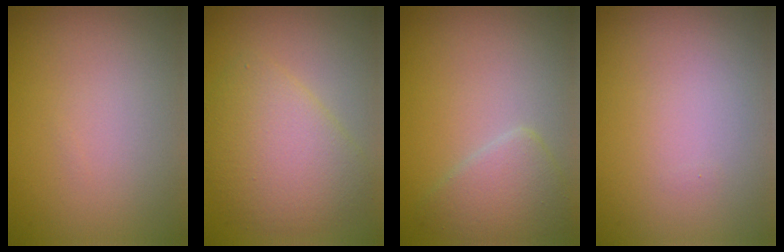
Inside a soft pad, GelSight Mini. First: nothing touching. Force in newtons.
{"total": 5.5, "press": 5.5, "slide": 0.2}
{"total": 2.9, "press": 2.9, "slide": 0.1}
{"total": 0.0}